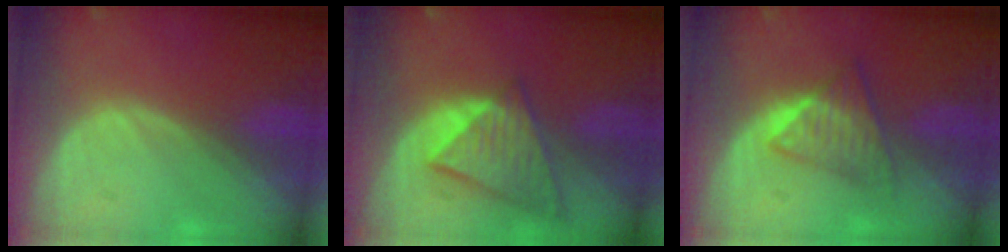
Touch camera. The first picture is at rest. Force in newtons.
{"total": 8.6, "press": 7.5, "slide": 4.3}
{"total": 6.0, "press": 5.2, "slide": 3.1}